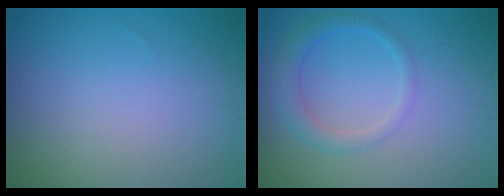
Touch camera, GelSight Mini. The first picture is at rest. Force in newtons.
{"total": 2.3, "press": 2.3, "slide": 0.1}